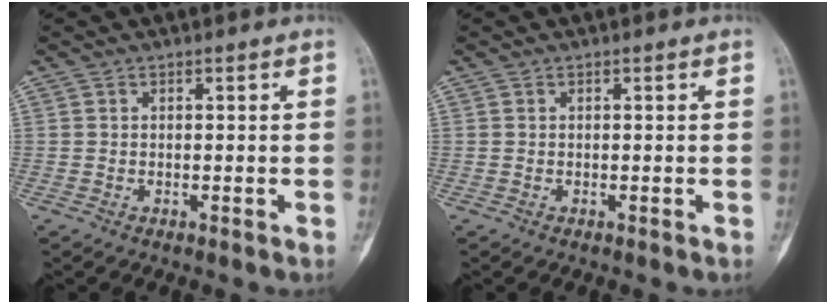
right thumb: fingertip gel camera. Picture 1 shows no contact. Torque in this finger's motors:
{"motor_torque": [0.41, 0.41, 0.00, -0.02, 0.01]}